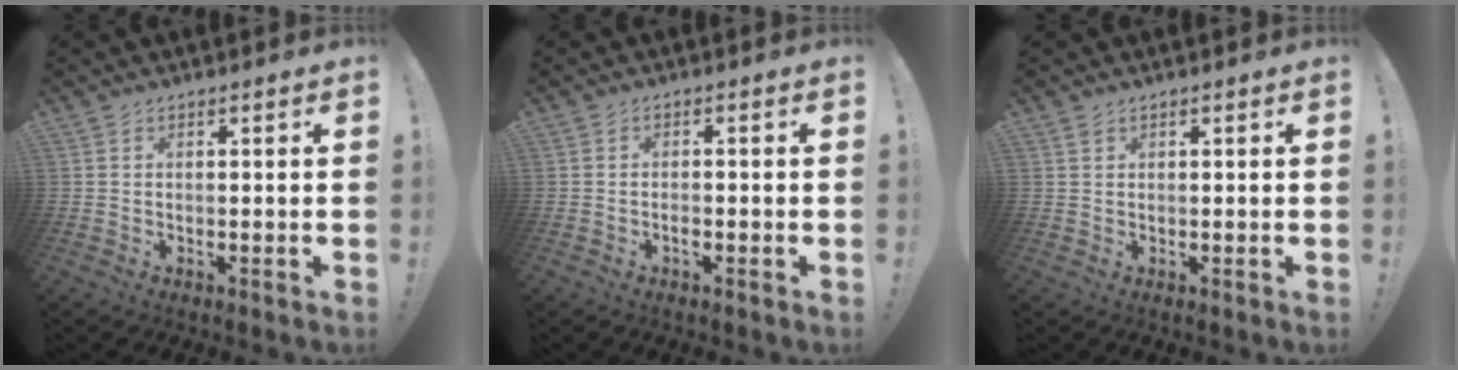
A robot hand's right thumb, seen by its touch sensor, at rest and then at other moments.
{"total": 1.5, "force": [-0.9, 0.3, 1.1], "torque": [-0.020, 0.000, -0.015]}
{"total": 1.0, "force": [0.6, 0.6, 0.4], "torque": [-0.014, 0.004, 0.014]}